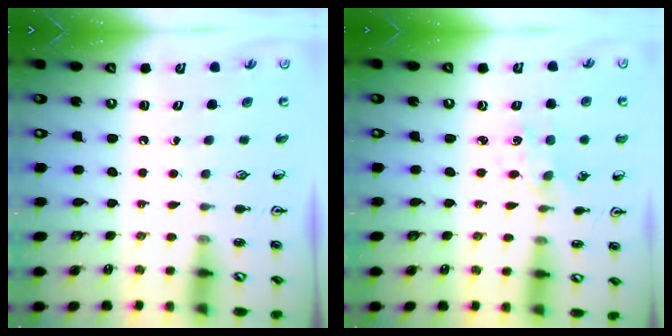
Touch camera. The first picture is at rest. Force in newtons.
{"total": 0.9, "press": 0.8, "slide": 0.2}